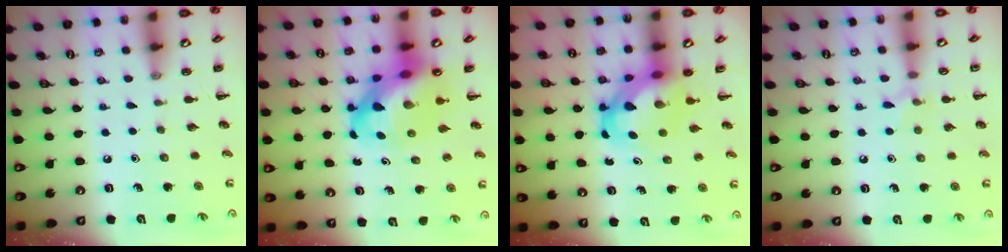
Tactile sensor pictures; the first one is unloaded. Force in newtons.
{"total": 15.2, "press": 14.7, "slide": 3.9}
{"total": 5.8, "press": 5.7, "slide": 1.4}
{"total": 5.8, "press": 5.5, "slide": 2.0}